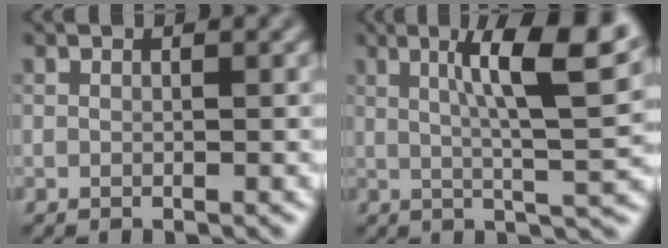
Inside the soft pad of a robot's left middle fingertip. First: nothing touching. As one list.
[{"total": 9.2, "force": [3.0, 1.9, 8.5], "torque": [-0.119, 0.012, 0.043]}]